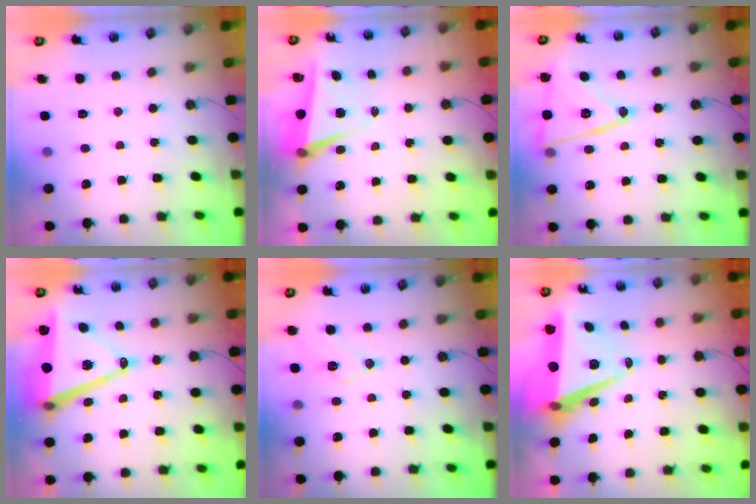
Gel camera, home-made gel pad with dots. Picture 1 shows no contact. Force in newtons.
{"total": 5.5, "press": 4.9, "slide": 2.6}
{"total": 18.3, "press": 18.3, "slide": 0.9}
{"total": 18.3, "press": 17.9, "slide": 3.9}
{"total": 11.5, "press": 11.1, "slide": 3.2}
{"total": 12.0, "press": 11.3, "slide": 4.0}